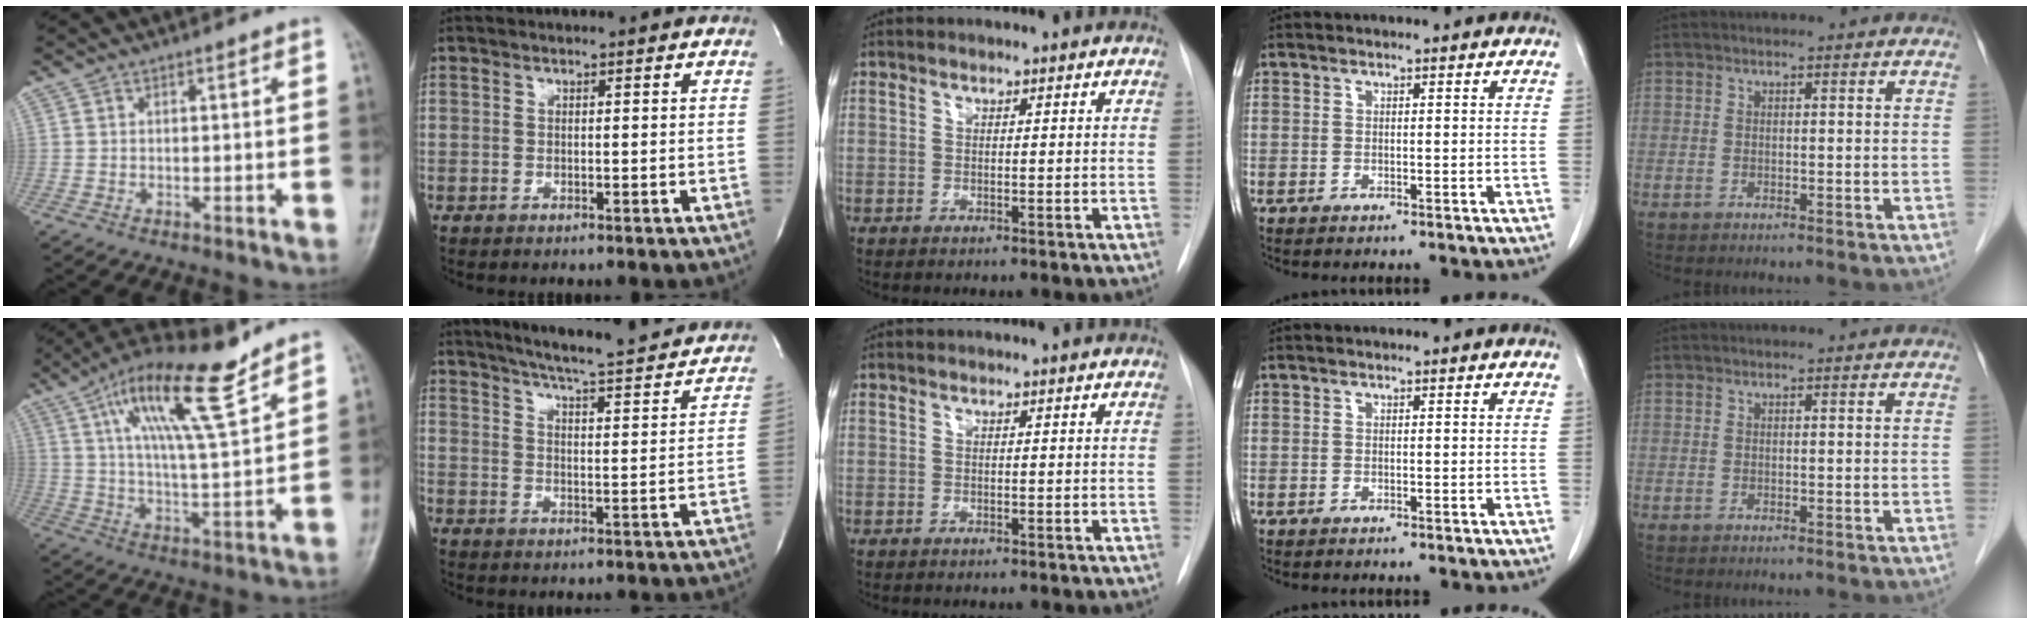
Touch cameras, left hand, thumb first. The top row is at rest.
{"thumb": {"total": 16.0, "force": [9.9, 3.3, 12.1], "torque": [-0.204, -0.041, 0.178]}, "index": {"total": 19.4, "force": [17.8, 1.3, 7.7], "torque": [-0.116, -0.032, 0.225]}}